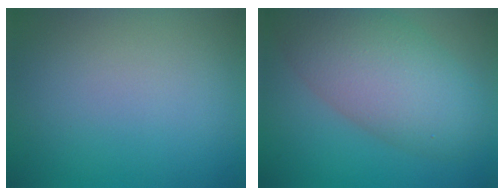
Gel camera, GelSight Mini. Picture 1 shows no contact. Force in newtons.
{"total": 8.1, "press": 8.1, "slide": 0.6}